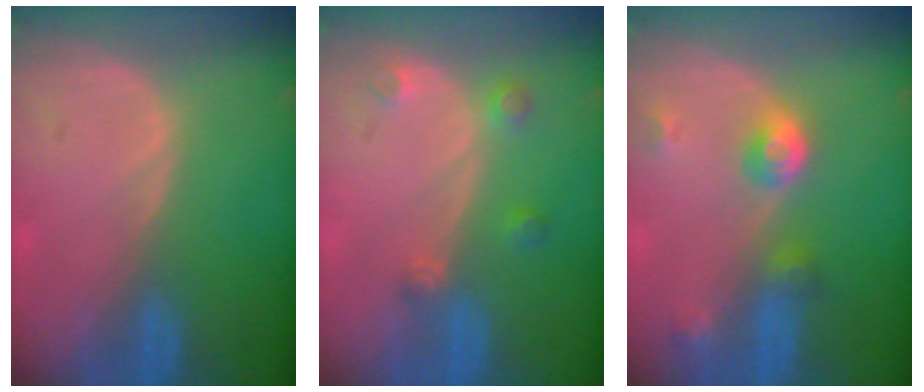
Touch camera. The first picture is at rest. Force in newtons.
{"total": 2.7, "press": 2.6, "slide": 0.5}
{"total": 4.8, "press": 4.4, "slide": 2.0}